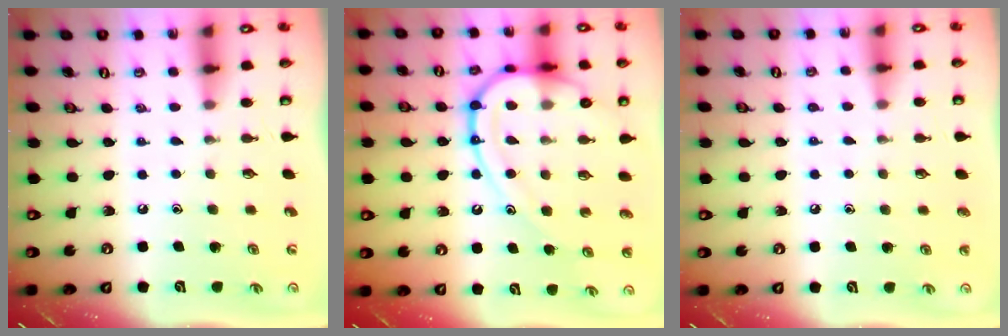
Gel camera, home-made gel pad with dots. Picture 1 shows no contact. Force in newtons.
{"total": 15.9, "press": 15.9, "slide": 1.3}
{"total": 4.8, "press": 4.7, "slide": 0.9}